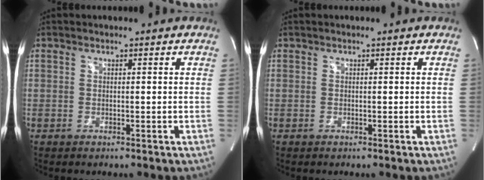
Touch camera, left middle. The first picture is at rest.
{"total": 0.0}